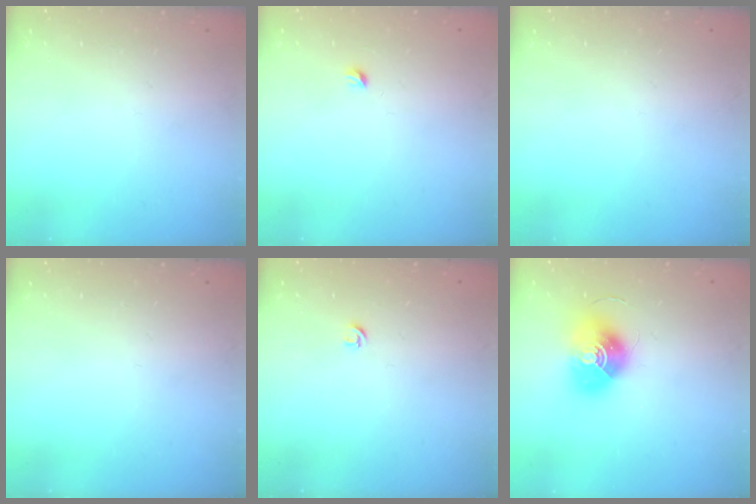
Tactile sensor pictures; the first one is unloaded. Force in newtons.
{"total": 2.9, "press": 2.9, "slide": 0.4}
{"total": 0.0}
{"total": 0.0}
{"total": 3.9, "press": 3.9, "slide": 0.7}
{"total": 13.5, "press": 13.5, "slide": 0.6}